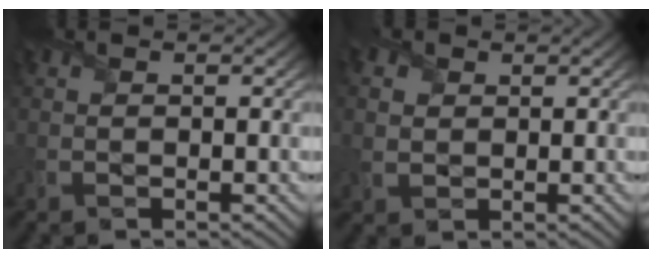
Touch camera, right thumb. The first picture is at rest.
{"total": 2.3, "force": [0.8, 1.9, 1.1], "torque": [-0.041, 0.000, 0.014]}